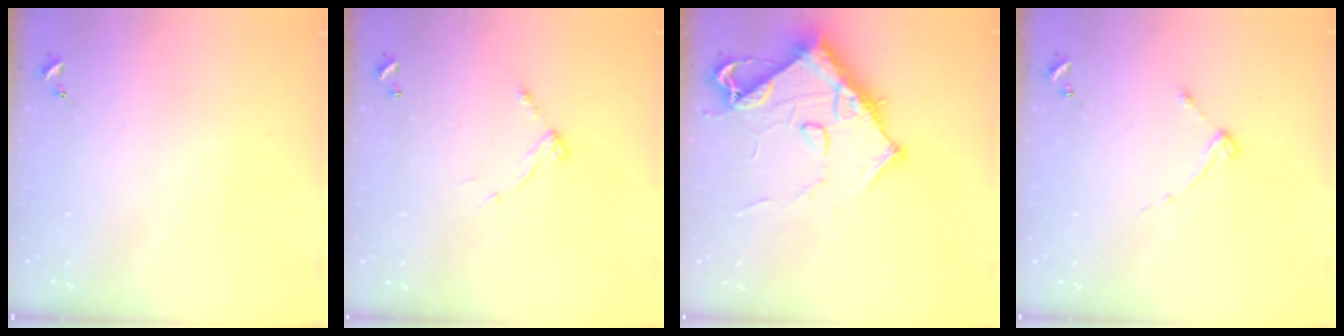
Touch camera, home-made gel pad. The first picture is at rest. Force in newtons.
{"total": 6.8, "press": 6.8, "slide": 0.2}
{"total": 13.1, "press": 13.1, "slide": 1.4}
{"total": 3.0, "press": 3.0, "slide": 0.4}